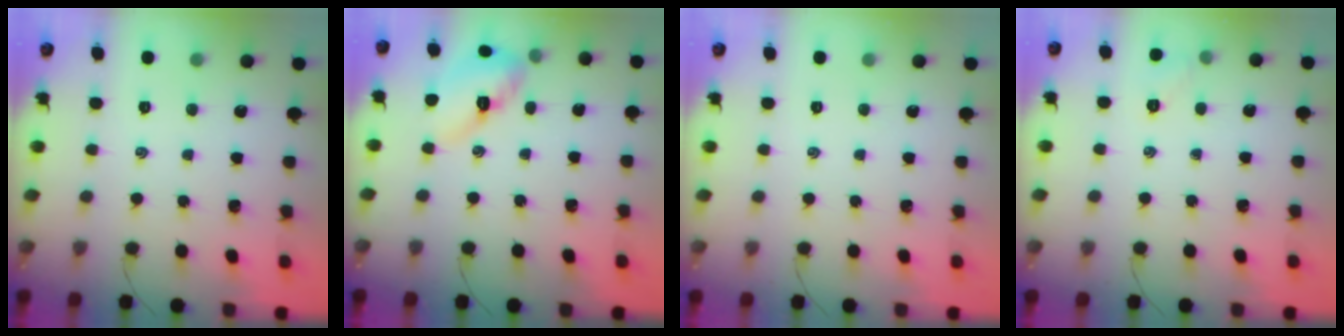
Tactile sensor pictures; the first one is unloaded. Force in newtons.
{"total": 11.2, "press": 11.1, "slide": 1.2}
{"total": 0.0}
{"total": 4.7, "press": 4.5, "slide": 1.1}